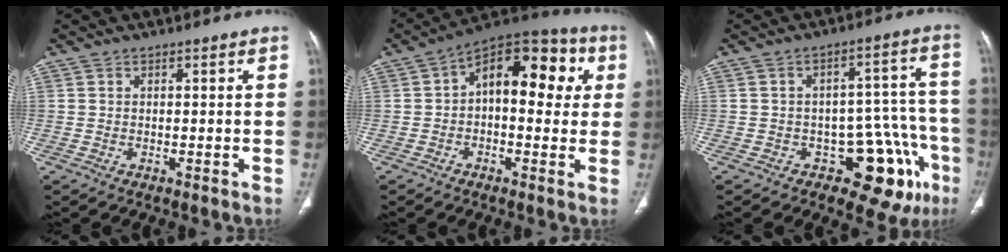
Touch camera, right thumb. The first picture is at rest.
{"total": 16.5, "force": [2.8, 9.2, 13.4], "torque": [-0.140, 0.040, 0.030]}
{"total": 13.9, "force": [-6.7, 7.3, 9.7], "torque": [-0.068, 0.062, -0.079]}